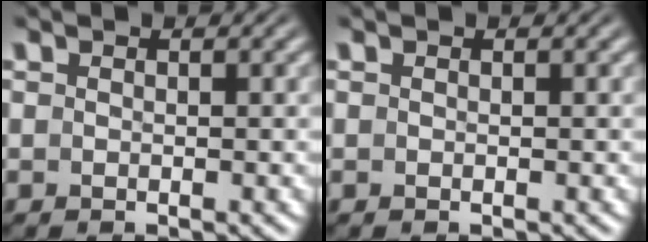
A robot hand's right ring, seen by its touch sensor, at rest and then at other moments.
{"total": 0.0}